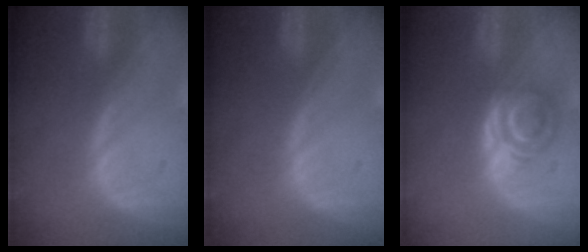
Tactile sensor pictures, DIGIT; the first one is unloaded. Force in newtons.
{"total": 0.0}
{"total": 5.2, "press": 4.9, "slide": 1.8}